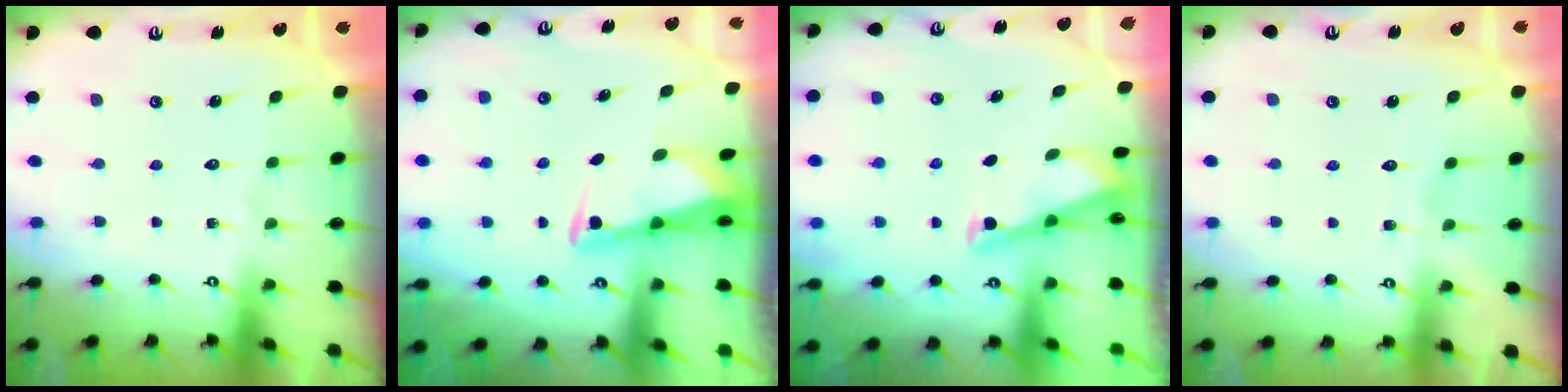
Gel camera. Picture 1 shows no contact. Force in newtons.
{"total": 2.5, "press": 2.5, "slide": 0.5}
{"total": 2.9, "press": 2.9, "slide": 0.3}
{"total": 2.8, "press": 2.8, "slide": 0.3}